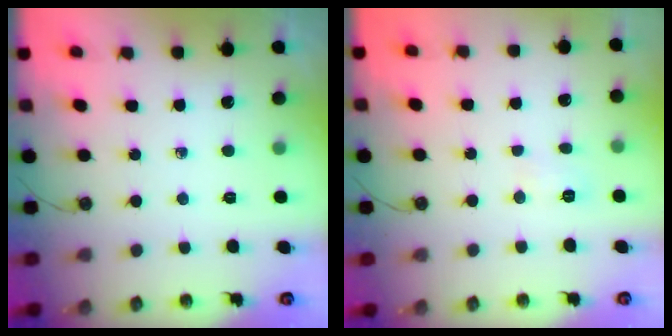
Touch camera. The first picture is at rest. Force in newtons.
{"total": 3.1, "press": 3.0, "slide": 1.0}